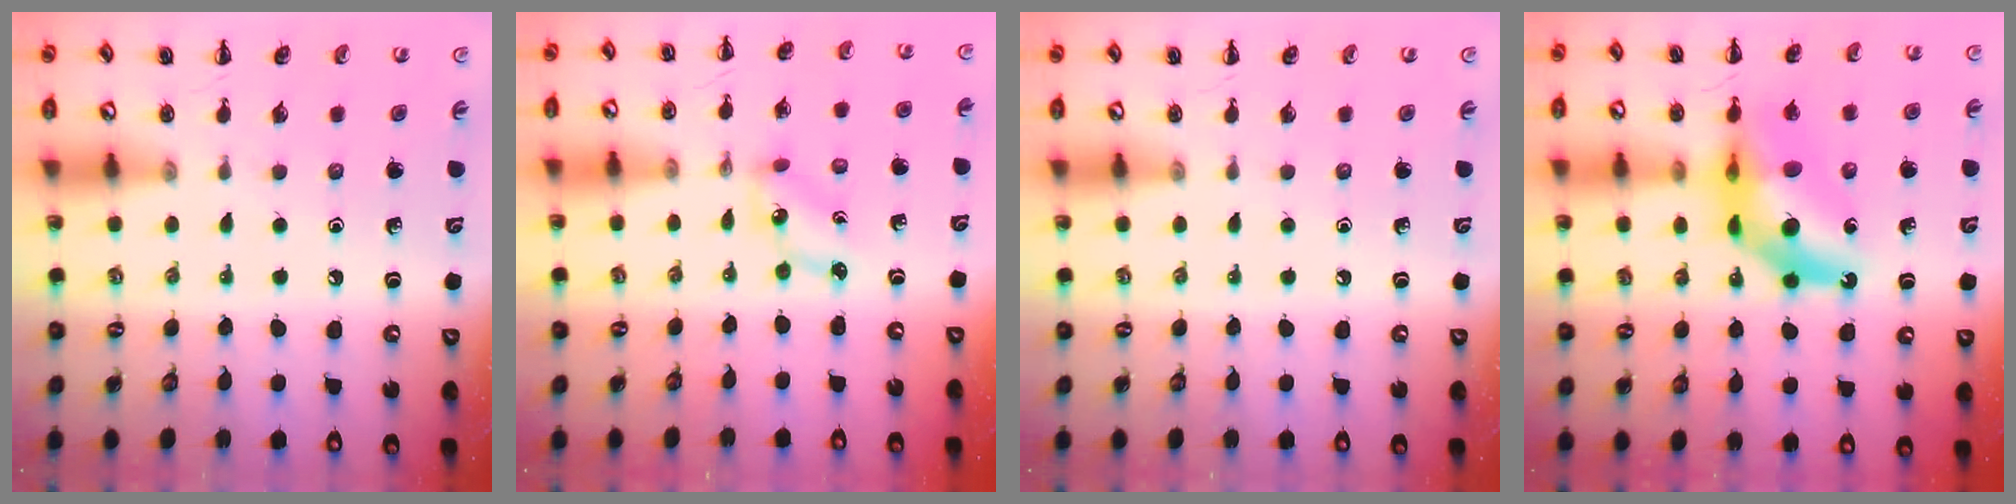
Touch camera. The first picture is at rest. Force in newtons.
{"total": 1.9, "press": 1.9, "slide": 0.3}
{"total": 0.0}
{"total": 12.2, "press": 11.6, "slide": 3.7}